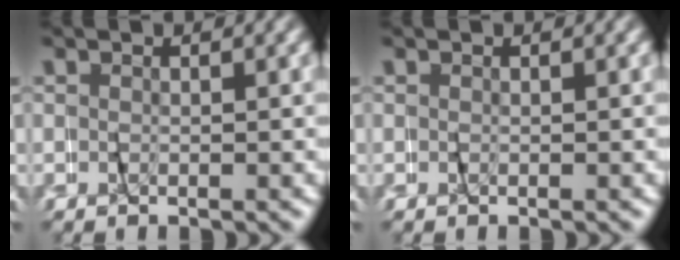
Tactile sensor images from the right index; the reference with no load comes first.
{"total": 0.0}